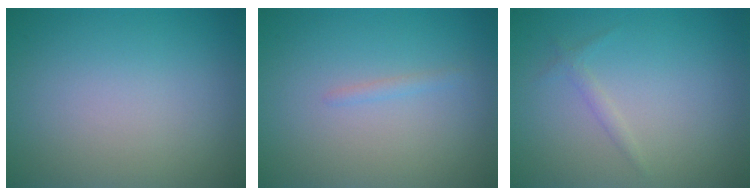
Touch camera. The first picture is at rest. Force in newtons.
{"total": 0.7, "press": 0.7, "slide": 0.1}
{"total": 0.8, "press": 0.8, "slide": 0.0}